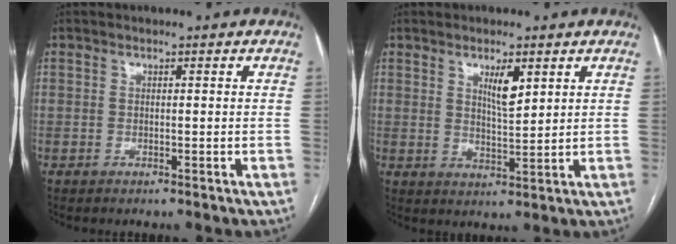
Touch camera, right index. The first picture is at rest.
{"total": 4.4, "force": [2.2, 0.9, 3.7], "torque": [-0.067, -0.005, 0.042]}